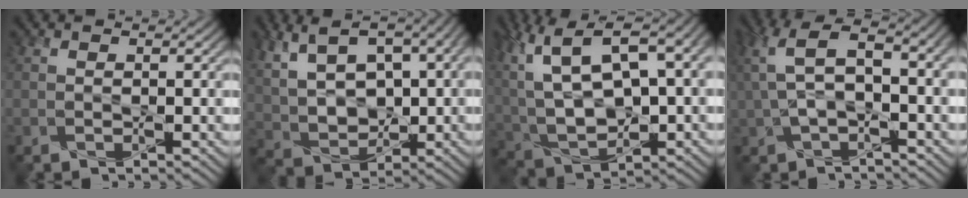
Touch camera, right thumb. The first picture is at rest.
{"total": 13.0, "force": [3.7, 7.5, 10.0], "torque": [-0.233, 0.011, 0.090]}
{"total": 16.4, "force": [5.7, 8.2, 13.0], "torque": [-0.298, 0.013, 0.127]}
{"total": 8.5, "force": [1.4, 3.8, 7.5], "torque": [-0.178, 0.014, 0.024]}